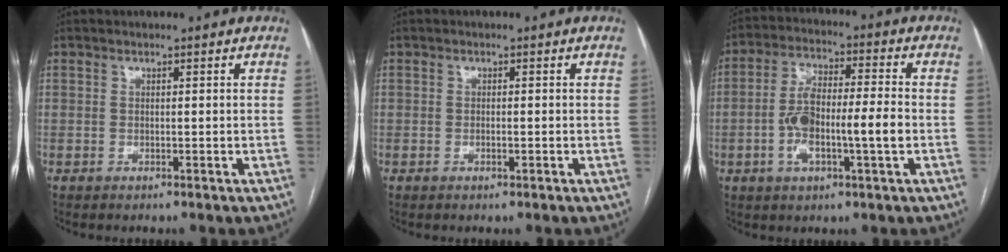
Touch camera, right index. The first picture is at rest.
{"total": 0.8, "force": [-0.2, 0.3, 0.8], "torque": [-0.012, -0.001, -0.003]}
{"total": 10.9, "force": [-2.0, 2.2, 10.5], "torque": [-0.202, 0.019, -0.036]}